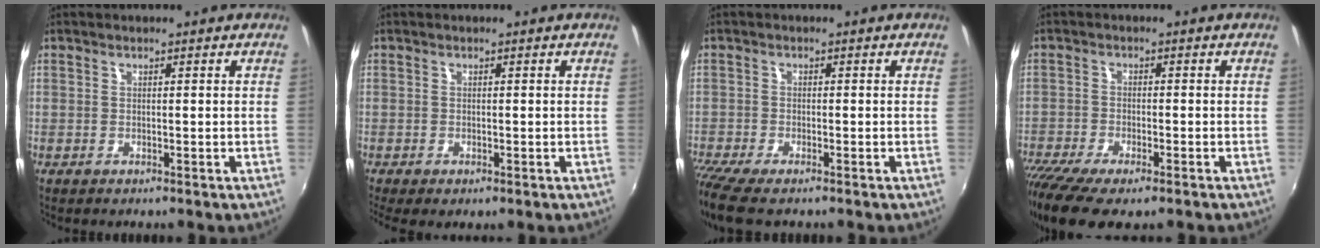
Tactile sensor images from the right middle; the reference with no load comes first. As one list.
[{"total": 2.1, "force": [-1.1, 0.6, 1.6], "torque": [-0.030, -0.009, -0.013]}, {"total": 6.4, "force": [-5.1, 0.9, 3.8], "torque": [-0.096, -0.032, -0.097]}, {"total": 13.3, "force": [-9.3, 3.9, 8.7], "torque": [-0.200, -0.064, -0.163]}]